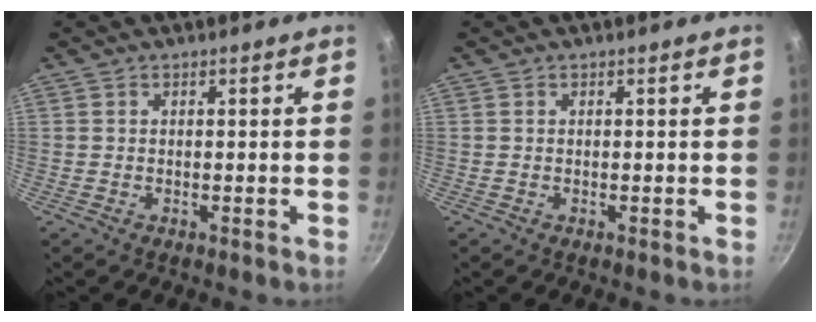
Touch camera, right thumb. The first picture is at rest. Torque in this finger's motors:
{"motor_torque": [0.00, 0.00, 0.00, 0.00, 0.00]}